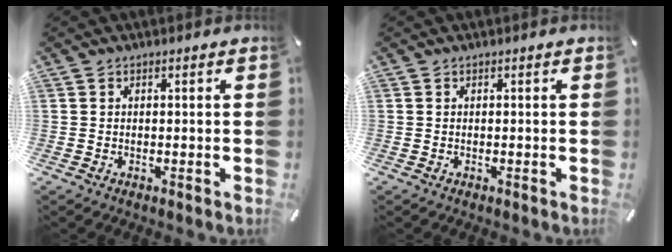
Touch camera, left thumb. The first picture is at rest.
{"total": 0.0}